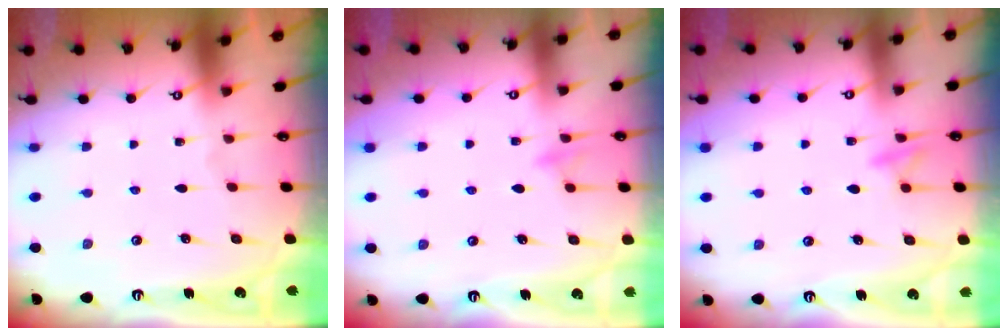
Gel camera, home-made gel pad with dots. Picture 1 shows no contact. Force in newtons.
{"total": 8.0, "press": 7.9, "slide": 0.8}
{"total": 8.6, "press": 8.5, "slide": 1.0}